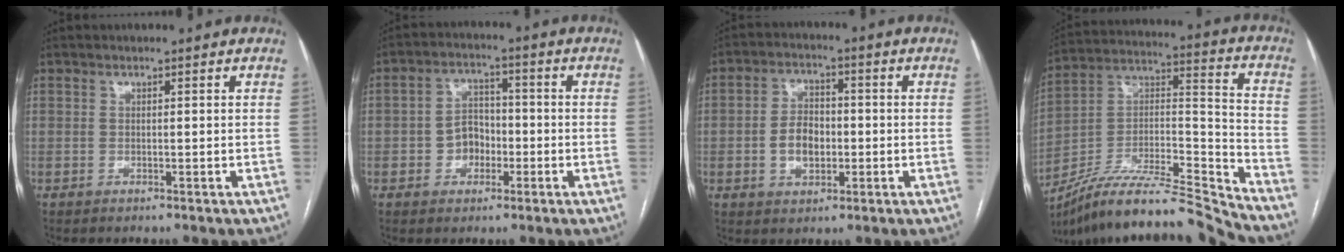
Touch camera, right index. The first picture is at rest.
{"total": 5.4, "force": [-1.5, 4.3, 2.9], "torque": [-0.051, 0.020, -0.024]}
{"total": 6.2, "force": [-1.0, 4.0, 4.5], "torque": [-0.089, 0.013, -0.015]}
{"total": 17.7, "force": [-15.7, 0.8, 8.0], "torque": [-0.142, 0.035, -0.280]}